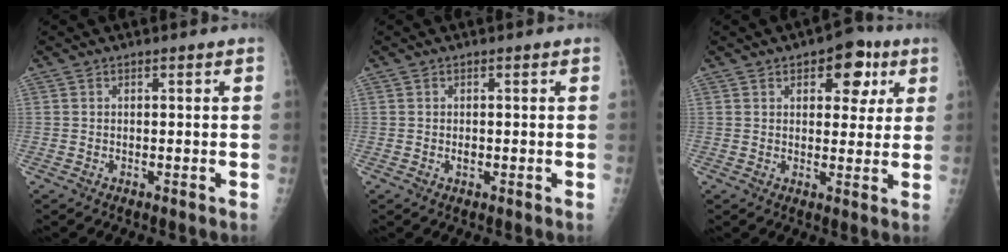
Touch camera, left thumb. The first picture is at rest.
{"total": 1.0, "force": [0.0, 0.6, 0.7], "torque": [-0.009, -0.001, 0.000]}
{"total": 9.2, "force": [4.2, 5.3, 6.2], "torque": [-0.035, -0.009, 0.048]}